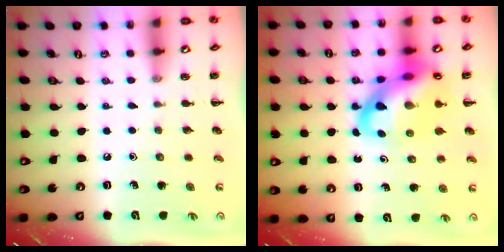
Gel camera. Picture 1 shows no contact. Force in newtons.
{"total": 18.0, "press": 17.5, "slide": 4.2}